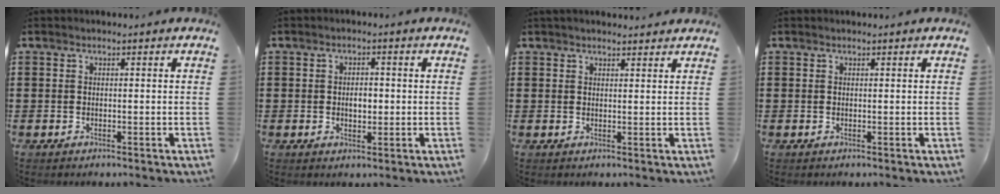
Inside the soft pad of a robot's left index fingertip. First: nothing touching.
{"total": 2.5, "force": [-0.1, 1.3, 2.1], "torque": [-0.036, 0.001, -0.006]}
{"total": 1.6, "force": [1.5, 0.4, 0.3], "torque": [-0.009, 0.002, 0.030]}
{"total": 0.0}